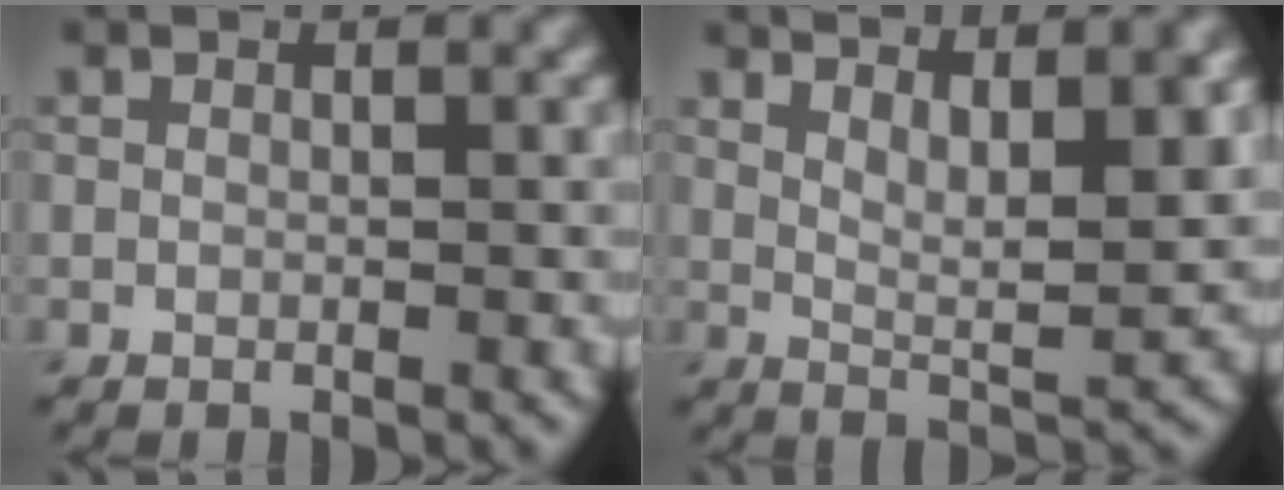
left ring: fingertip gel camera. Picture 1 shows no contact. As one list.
[{"total": 7.1, "force": [3.9, 1.7, 5.6], "torque": [-0.068, 0.003, 0.059]}]